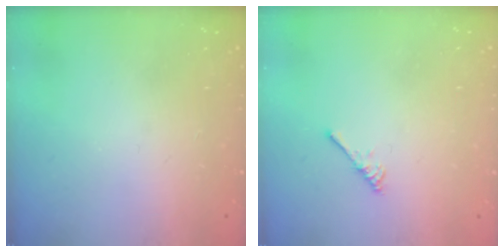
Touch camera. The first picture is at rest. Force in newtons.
{"total": 3.0, "press": 2.9, "slide": 0.5}